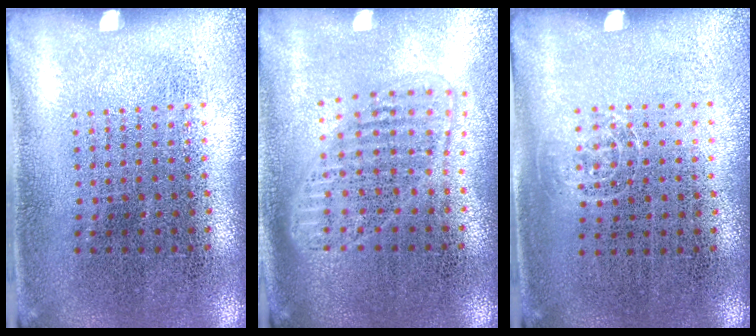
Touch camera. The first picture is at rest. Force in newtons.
{"total": 1.6, "press": 1.4, "slide": 0.8}
{"total": 0.6, "press": 0.5, "slide": 0.4}